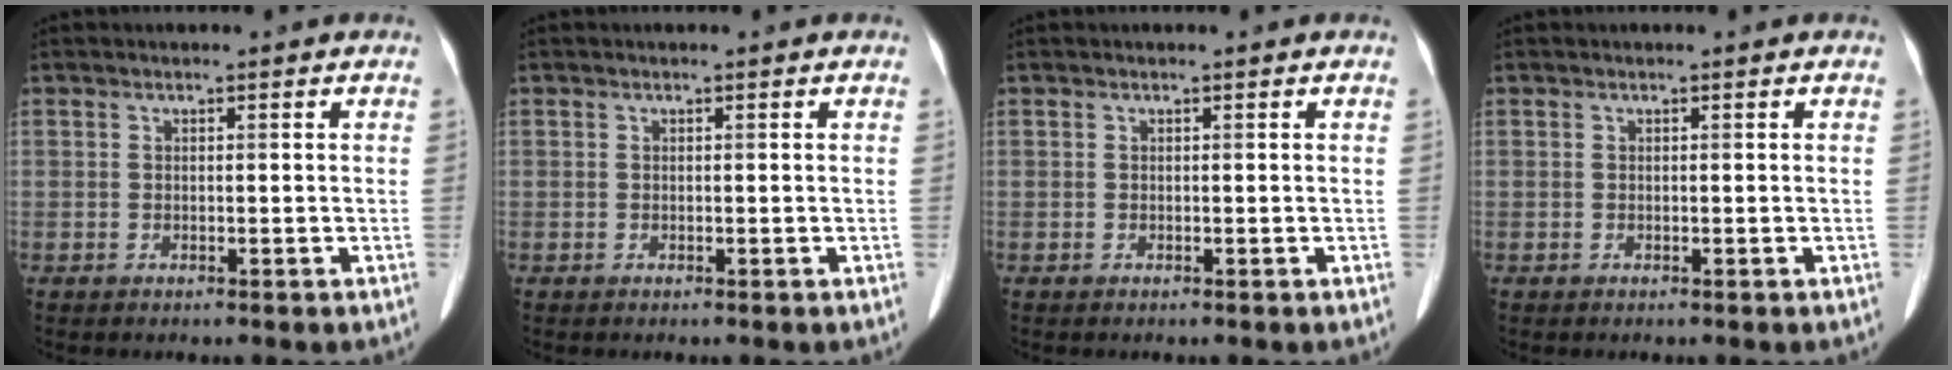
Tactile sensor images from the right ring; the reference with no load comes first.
{"total": 0.0}
{"total": 0.0}
{"total": 0.0}